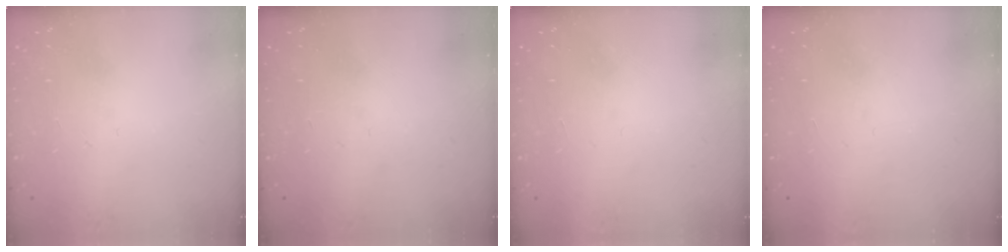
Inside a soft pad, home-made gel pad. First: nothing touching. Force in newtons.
{"total": 0.0}
{"total": 1.6, "press": 1.6, "slide": 0.1}
{"total": 1.5, "press": 1.5, "slide": 0.1}